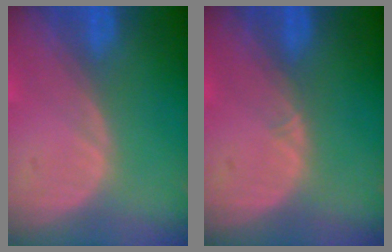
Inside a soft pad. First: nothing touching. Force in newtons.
{"total": 0.6, "press": 0.5, "slide": 0.4}